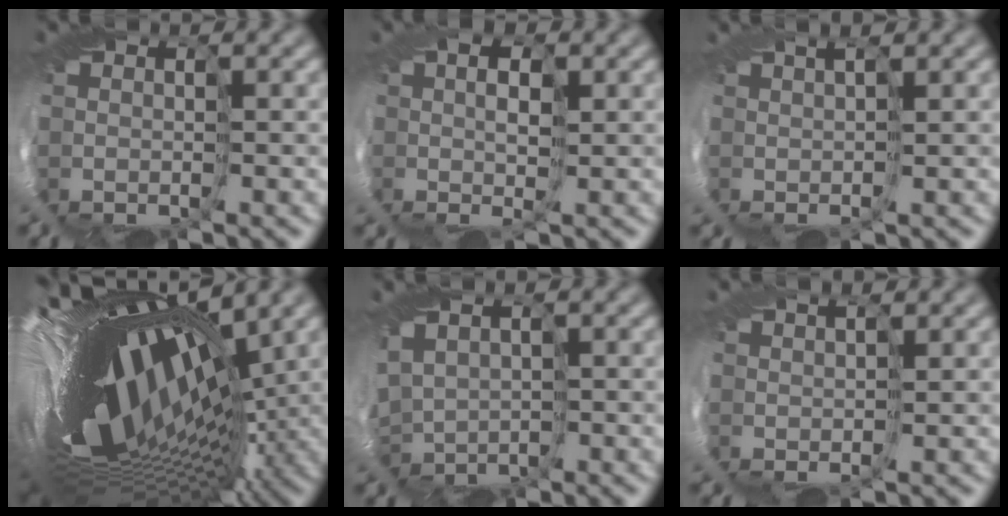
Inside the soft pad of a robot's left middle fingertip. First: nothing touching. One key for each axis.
{"total": 1.6, "fx": 0.5, "fy": -1.5, "fz": 0.3, "tx": 0.005, "ty": 0.011, "tz": -0.008}
{"total": 2.7, "fx": 1.1, "fy": -2.3, "fz": -0.8, "tx": 0.031, "ty": 0.023, "tz": -0.003}
{"total": 16.0, "fx": 2.1, "fy": 5.0, "fz": 15.1, "tx": -0.238, "ty": -0.007, "tz": 0.012}
{"total": 1.9, "fx": 0.0, "fy": 1.3, "fz": 1.4, "tx": -0.023, "ty": -0.007, "tz": -0.013}
{"total": 2.5, "fx": 1.7, "fy": -1.6, "fz": -0.7, "tx": 0.017, "ty": 0.020, "tz": 0.008}